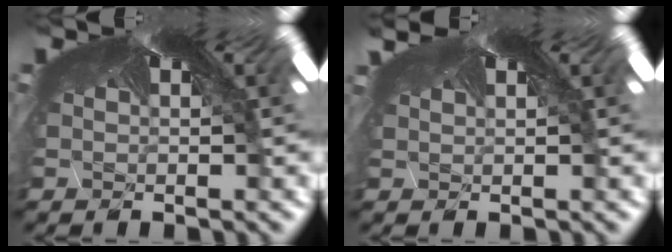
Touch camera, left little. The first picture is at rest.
{"total": 0.7, "force": [0.6, 0.0, -0.4], "torque": [0.000, -0.004, 0.011]}